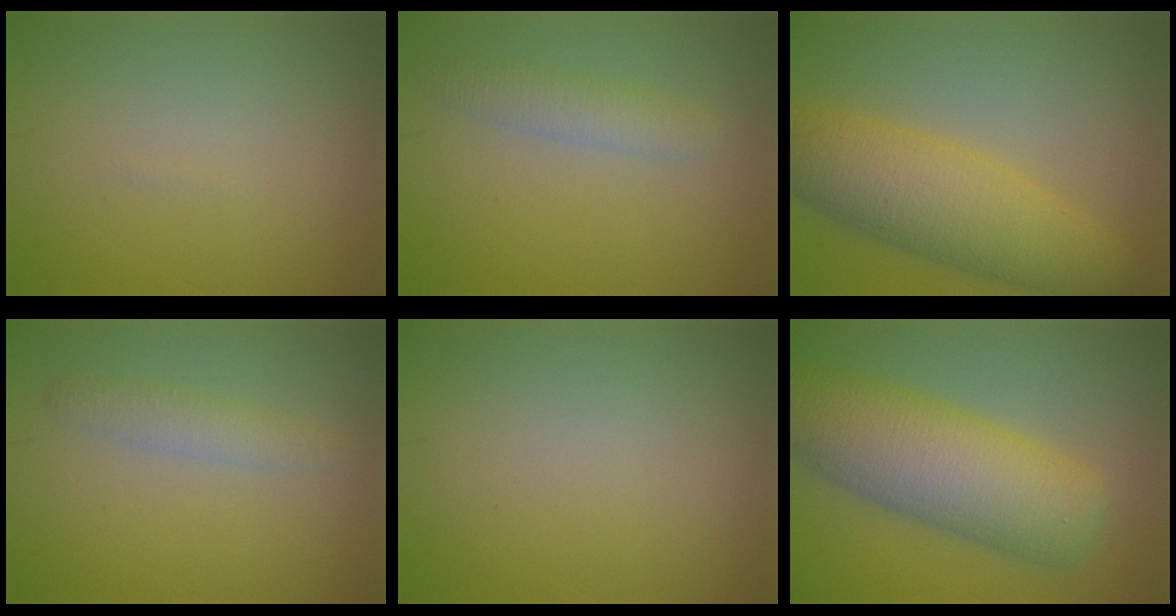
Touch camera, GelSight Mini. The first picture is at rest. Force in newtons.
{"total": 2.4, "press": 2.4, "slide": 0.2}
{"total": 7.7, "press": 7.7, "slide": 0.2}
{"total": 2.0, "press": 2.0, "slide": 0.1}
{"total": 0.0}
{"total": 9.6, "press": 9.6, "slide": 0.3}